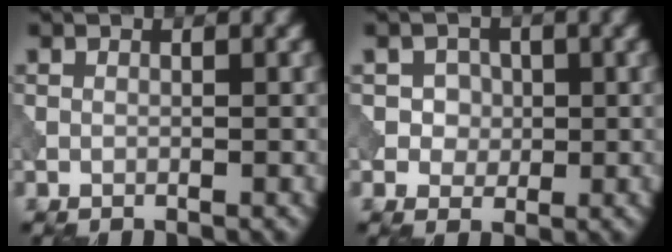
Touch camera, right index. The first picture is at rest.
{"total": 2.8, "force": [0.6, 2.5, 1.1], "torque": [-0.011, -0.002, 0.008]}